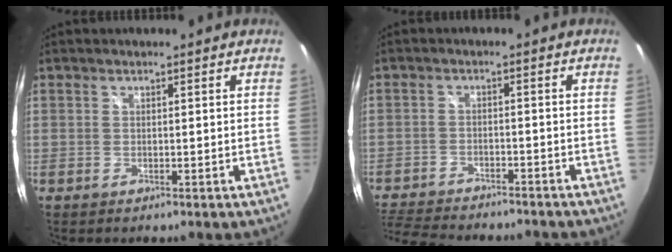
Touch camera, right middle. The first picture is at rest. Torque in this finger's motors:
{"motor_torque": [1.07, -1.06, 0.18, 0.10]}